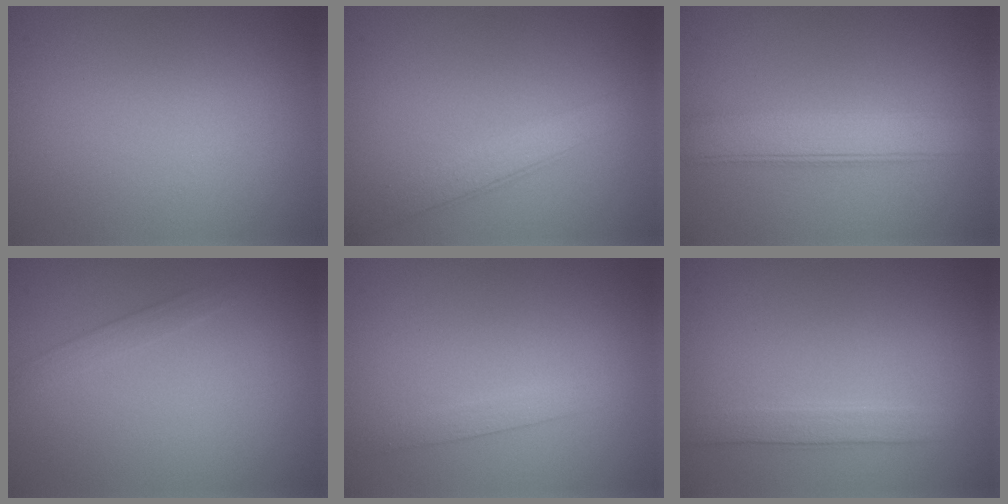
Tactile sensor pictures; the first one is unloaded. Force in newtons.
{"total": 2.8, "press": 2.8, "slide": 0.1}
{"total": 5.0, "press": 5.0, "slide": 0.5}
{"total": 1.1, "press": 1.1, "slide": 0.1}
{"total": 1.6, "press": 1.6, "slide": 0.1}
{"total": 2.2, "press": 2.2, "slide": 0.1}